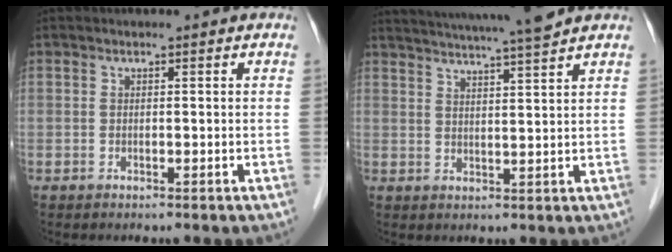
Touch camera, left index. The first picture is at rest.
{"total": 12.0, "force": [10.8, -1.3, 5.1], "torque": [-0.091, 0.001, 0.151]}